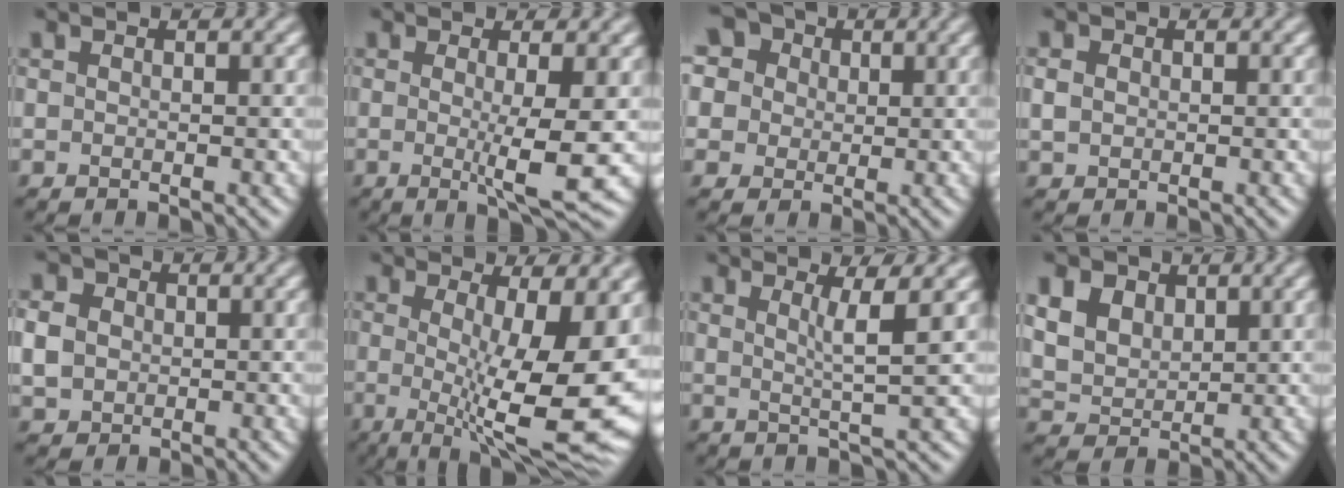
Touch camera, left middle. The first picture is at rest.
{"total": 4.5, "force": [-0.3, 0.5, 4.5], "torque": [-0.076, -0.009, -0.002]}
{"total": 10.5, "force": [5.4, 7.8, 4.6], "torque": [-0.099, 0.043, 0.058]}
{"total": 1.0, "force": [0.3, 0.9, 0.2], "torque": [-0.007, 0.005, 0.005]}
{"total": 2.8, "force": [0.4, 2.6, 1.1], "torque": [-0.037, 0.012, 0.009]}
{"total": 13.1, "force": [-0.8, 3.5, 12.6], "torque": [-0.160, -0.009, -0.008]}
{"total": 3.1, "force": [1.1, 0.4, 2.8], "torque": [-0.046, 0.000, 0.019]}
{"total": 9.1, "force": [4.9, 6.5, 4.1], "torque": [-0.123, 0.030, 0.080]}